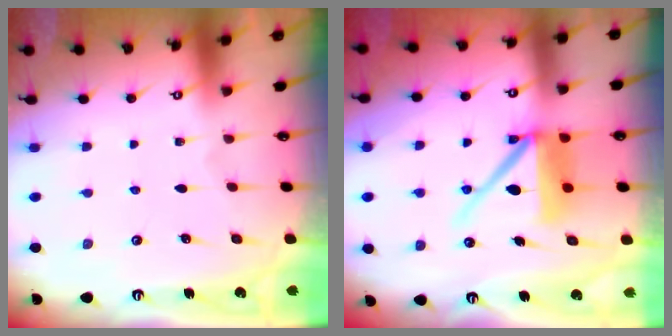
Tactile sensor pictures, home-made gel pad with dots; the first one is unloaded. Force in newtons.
{"total": 11.7, "press": 11.6, "slide": 1.5}